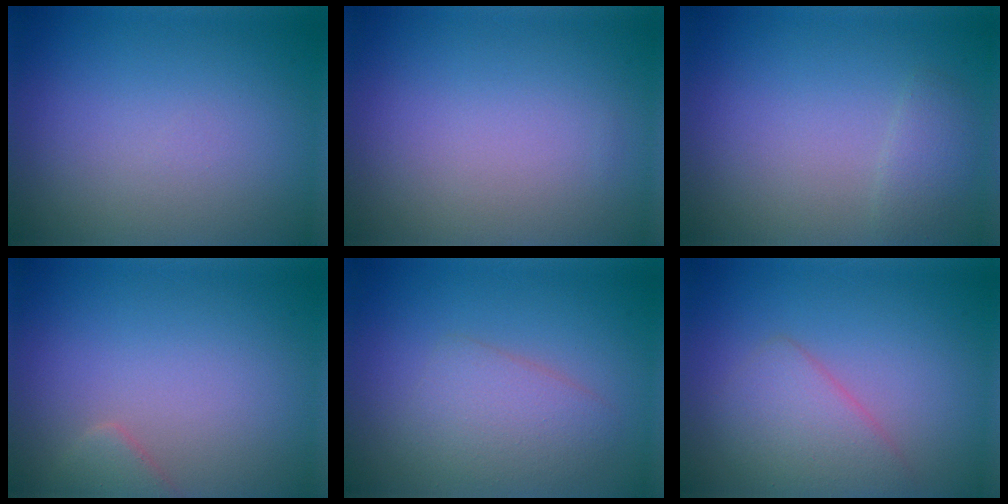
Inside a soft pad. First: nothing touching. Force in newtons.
{"total": 0.0}
{"total": 1.4, "press": 1.4, "slide": 0.1}
{"total": 1.4, "press": 1.4, "slide": 0.1}
{"total": 3.2, "press": 3.2, "slide": 0.1}
{"total": 3.1, "press": 3.1, "slide": 0.3}